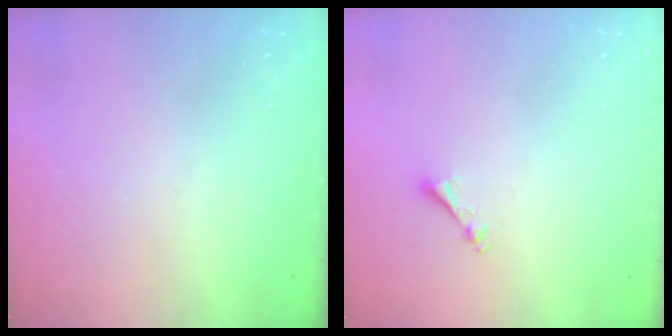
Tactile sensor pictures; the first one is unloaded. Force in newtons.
{"total": 2.4, "press": 2.3, "slide": 0.4}